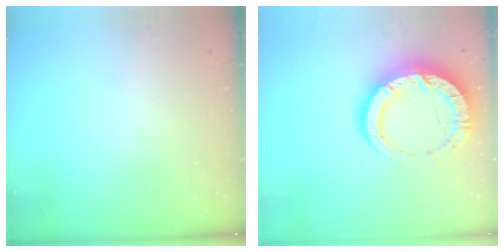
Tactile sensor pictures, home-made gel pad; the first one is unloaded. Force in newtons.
{"total": 14.3, "press": 14.3, "slide": 1.4}